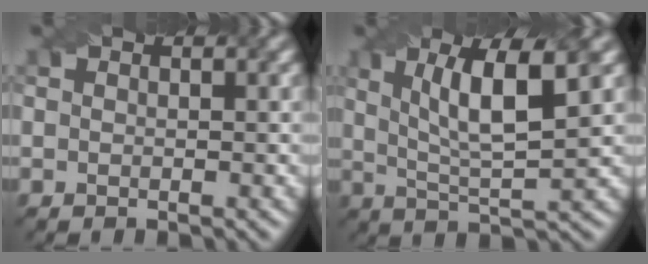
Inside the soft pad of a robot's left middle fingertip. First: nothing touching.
{"total": 7.3, "force": [2.0, 1.7, 6.8], "torque": [-0.114, 0.011, 0.048]}